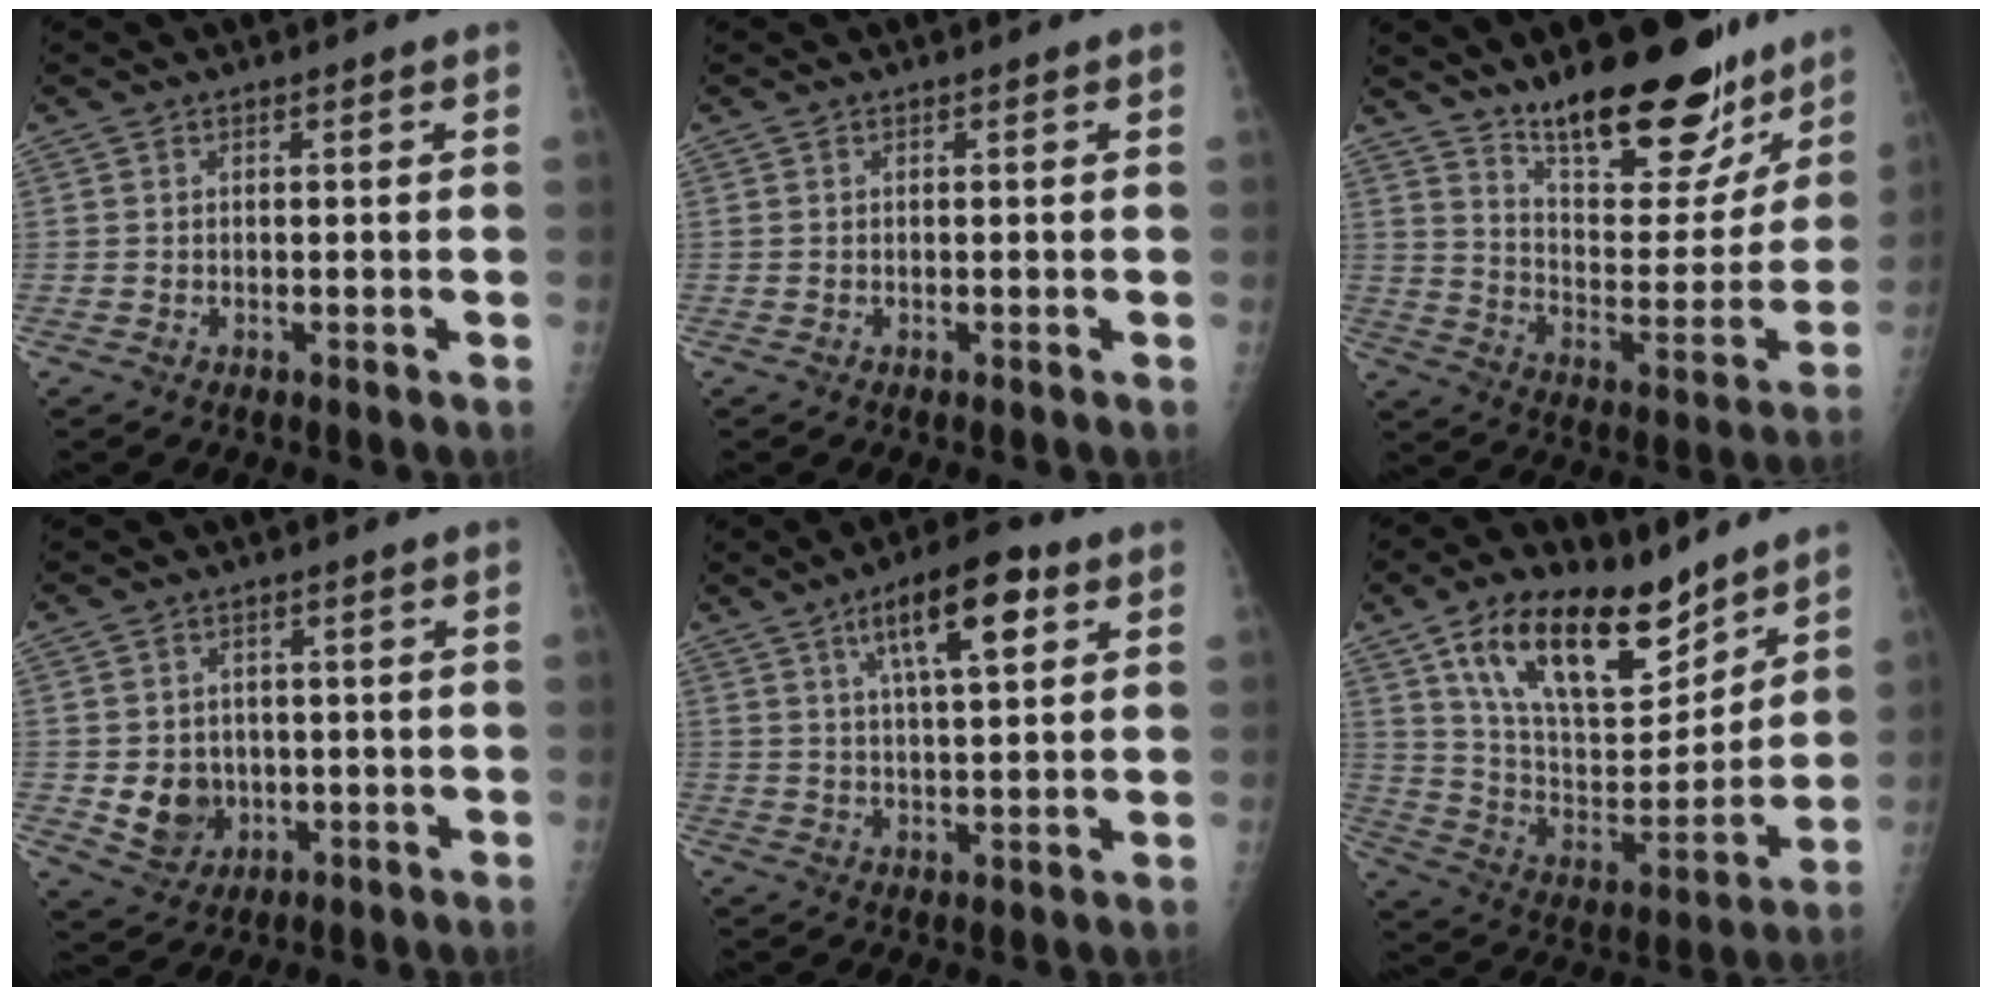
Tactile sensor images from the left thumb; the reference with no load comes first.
{"total": 0.0}
{"total": 23.0, "force": [17.1, 8.3, 12.9], "torque": [-0.140, -0.108, 0.266]}
{"total": 6.6, "force": [-0.6, 5.9, 3.0], "torque": [-0.021, 0.002, 0.004]}
{"total": 11.9, "force": [5.4, 3.8, 9.9], "torque": [-0.144, -0.009, 0.086]}
{"total": 22.1, "force": [14.0, 10.1, 13.8], "torque": [-0.195, -0.062, 0.252]}